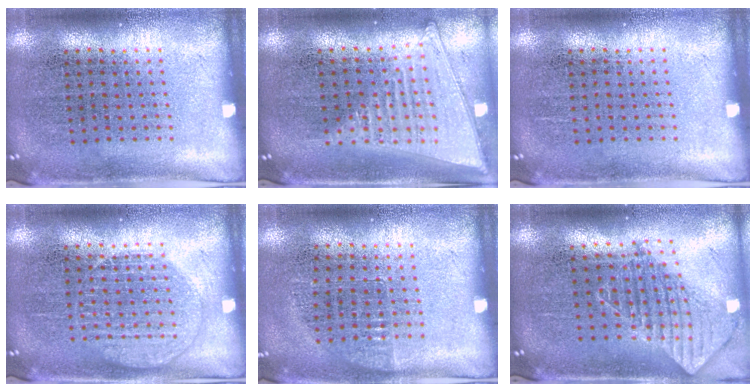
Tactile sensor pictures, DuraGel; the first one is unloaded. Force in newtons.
{"total": 1.8, "press": 1.6, "slide": 0.7}
{"total": 0.0}
{"total": 2.3, "press": 2.3, "slide": 0.4}
{"total": 0.7, "press": 0.6, "slide": 0.3}
{"total": 1.6, "press": 1.3, "slide": 0.9}